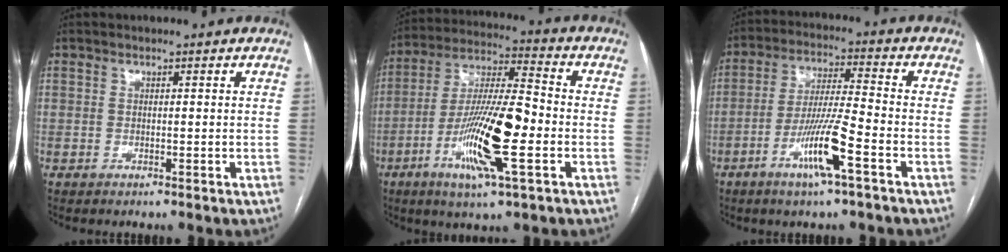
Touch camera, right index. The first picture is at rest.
{"total": 16.3, "force": [-4.7, 1.8, 15.5], "torque": [-0.298, -0.009, -0.086]}
{"total": 10.2, "force": [-4.8, 0.0, 9.1], "torque": [-0.174, -0.007, -0.091]}